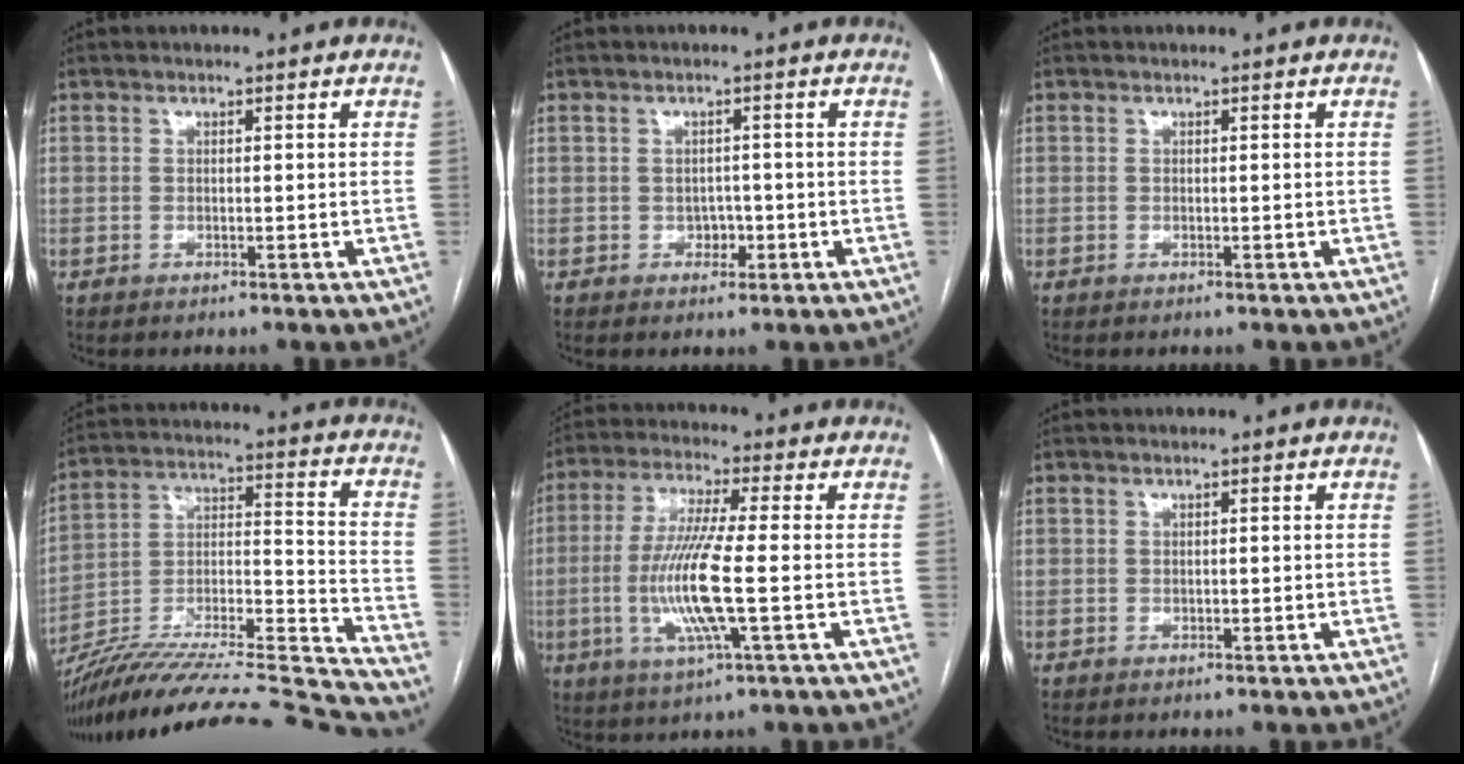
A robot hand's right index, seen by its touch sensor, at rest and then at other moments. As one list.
[{"total": 2.0, "force": [-0.6, 1.6, 1.0], "torque": [-0.008, 0.006, -0.006]}, {"total": 0.0}, {"total": 29.4, "force": [-27.3, -0.8, 10.9], "torque": [-0.156, -0.018, -0.424]}, {"total": 11.3, "force": [-2.0, 0.1, 11.2], "torque": [-0.234, -0.012, -0.045]}, {"total": 0.0}]